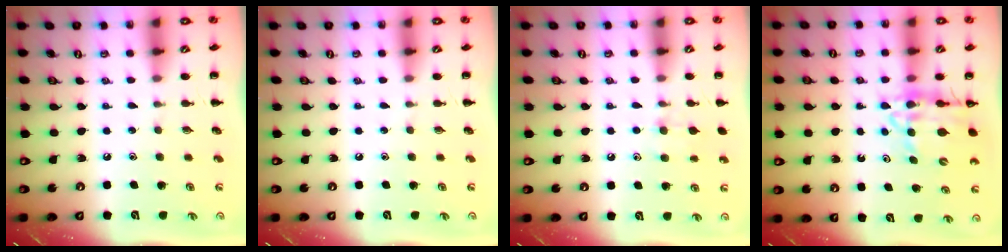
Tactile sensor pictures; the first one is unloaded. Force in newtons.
{"total": 0.0}
{"total": 8.1, "press": 7.9, "slide": 1.9}
{"total": 13.5, "press": 12.9, "slide": 3.9}